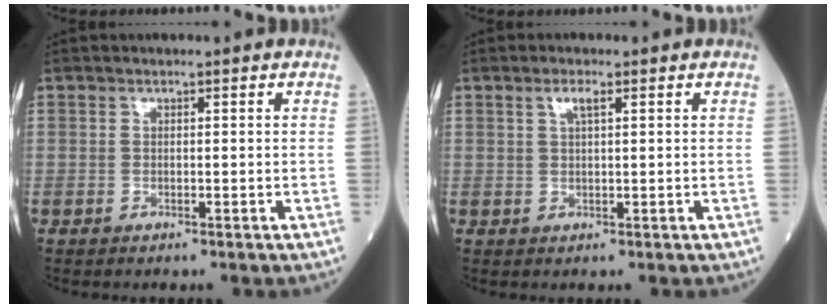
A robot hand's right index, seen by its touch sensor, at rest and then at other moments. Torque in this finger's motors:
{"motor_torque": [0.41, 0.18, -0.01, 0.01]}